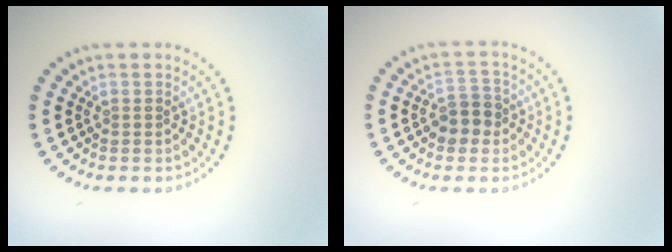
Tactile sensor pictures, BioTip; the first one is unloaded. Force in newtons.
{"total": 2.7, "press": 2.5, "slide": 0.9}